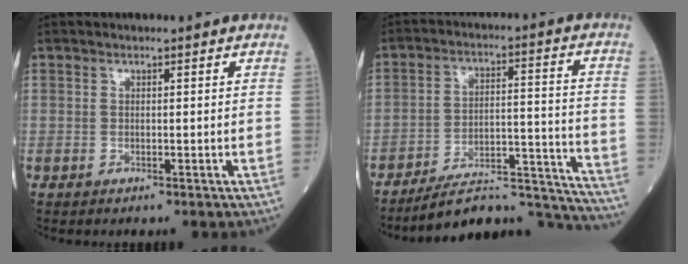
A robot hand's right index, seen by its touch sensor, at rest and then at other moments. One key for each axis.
{"total": 19.1, "fx": -18.3, "fy": 1.8, "fz": 5.1, "tx": -0.028, "ty": 0.042, "tz": -0.260}